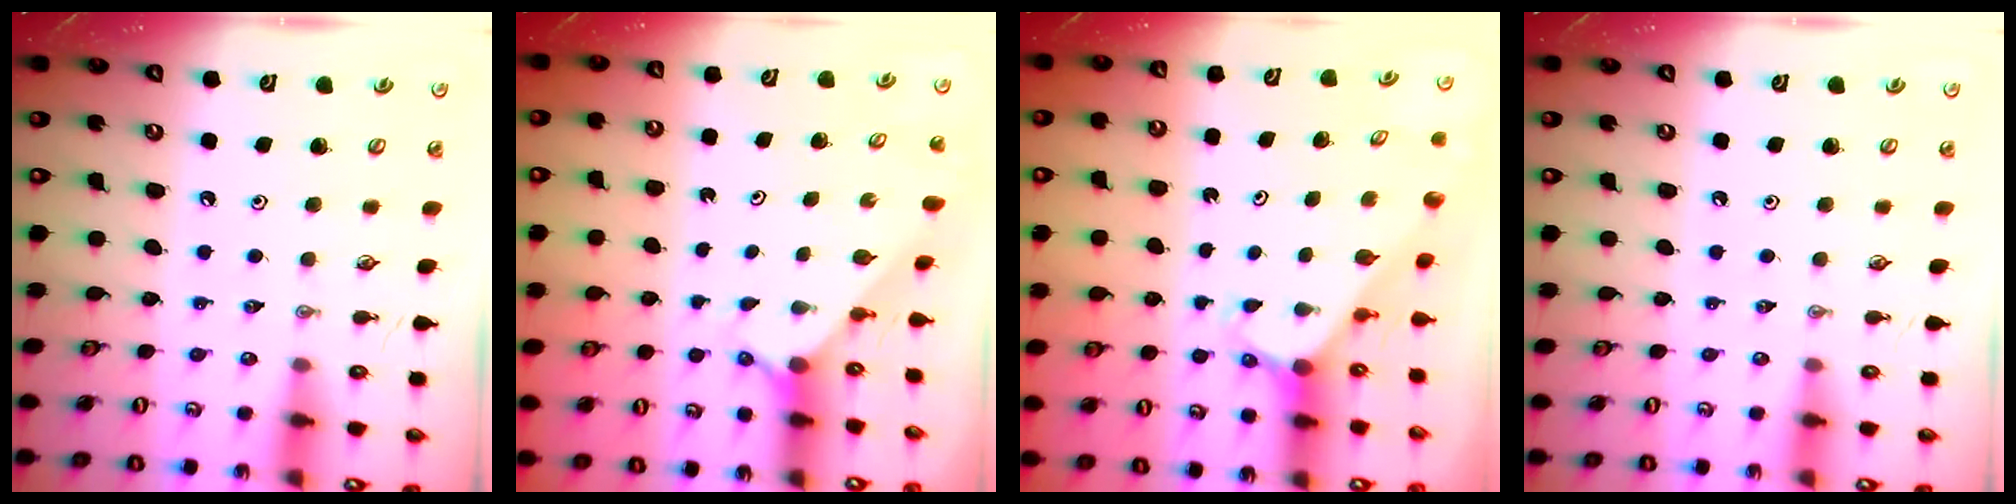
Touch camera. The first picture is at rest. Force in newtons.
{"total": 3.7, "press": 3.7, "slide": 0.2}
{"total": 2.7, "press": 2.7, "slide": 0.1}
{"total": 0.0}